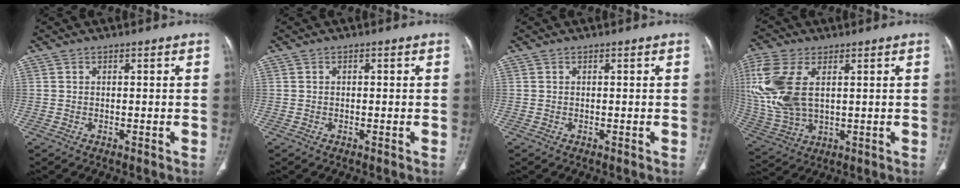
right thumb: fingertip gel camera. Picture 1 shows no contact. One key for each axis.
{"total": 0.0}
{"total": 0.0}
{"total": 16.0, "fx": 3.4, "fy": 9.0, "fz": 12.8, "tx": -0.310, "ty": -0.005, "tz": 0.075}